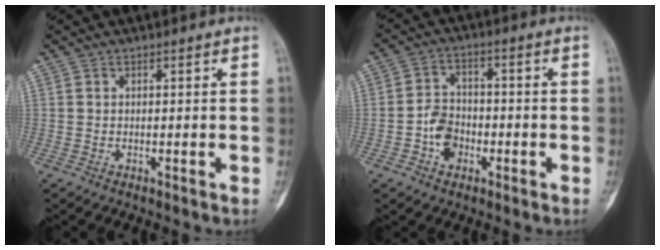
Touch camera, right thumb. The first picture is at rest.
{"total": 6.5, "force": [-2.3, 4.9, 3.6], "torque": [-0.039, 0.025, -0.044]}